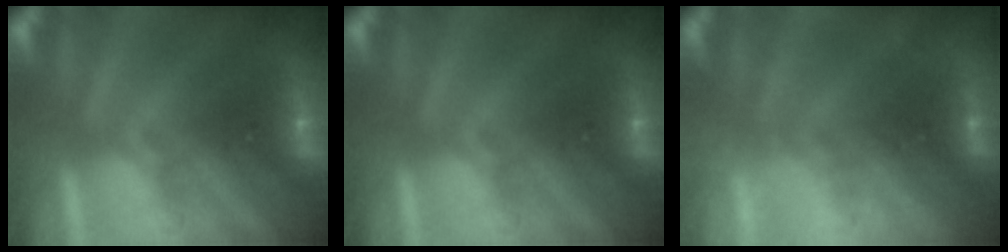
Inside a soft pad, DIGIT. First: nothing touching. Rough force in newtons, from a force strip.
{"total": 0.0}
{"total": 2.3}